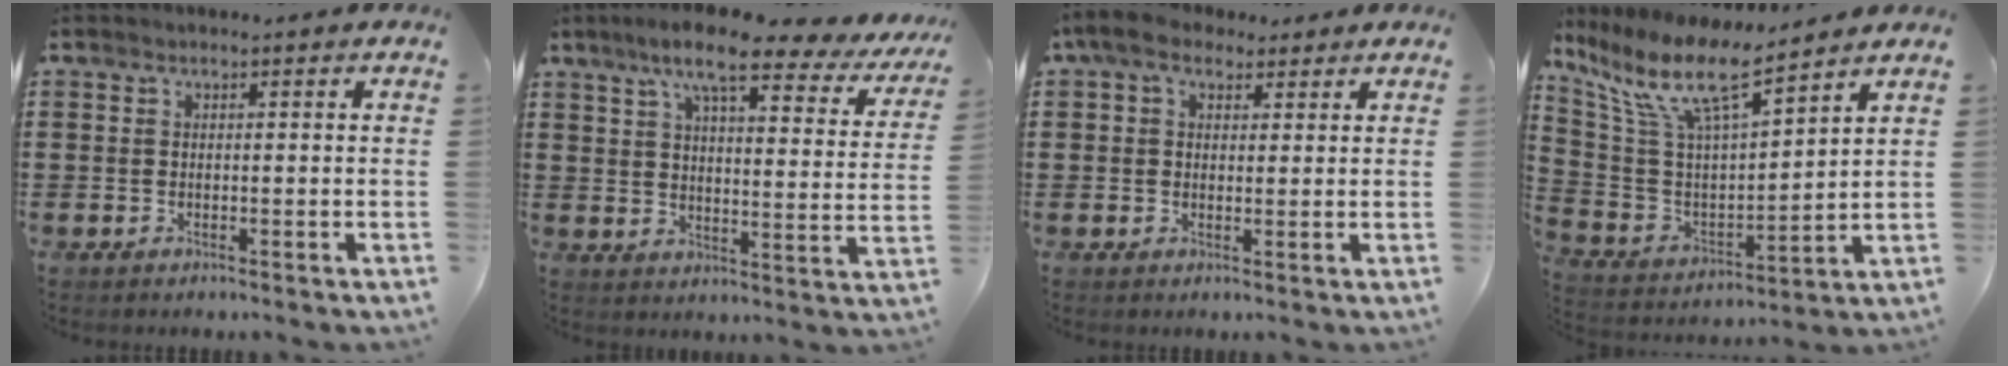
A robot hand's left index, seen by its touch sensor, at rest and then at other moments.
{"total": 10.6, "force": [8.0, 1.5, 6.9], "torque": [-0.143, -0.030, 0.130]}
{"total": 5.0, "force": [3.0, 2.9, 2.9], "torque": [-0.058, 0.007, 0.053]}
{"total": 11.0, "force": [7.8, 2.4, 7.5], "torque": [-0.177, -0.049, 0.131]}